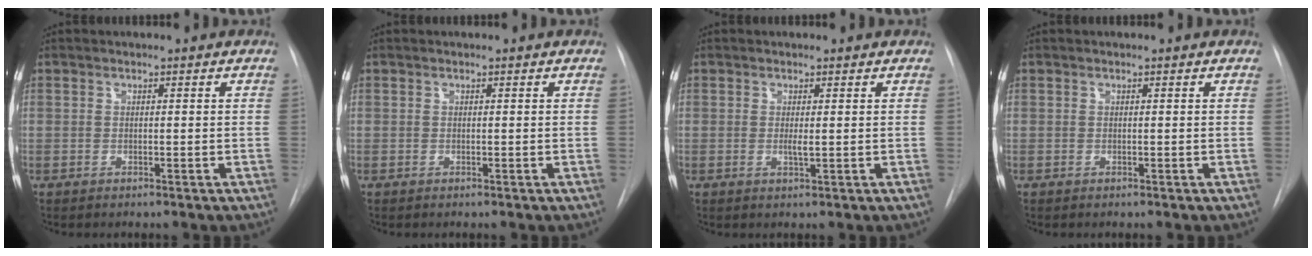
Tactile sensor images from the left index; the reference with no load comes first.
{"total": 0.0}
{"total": 1.0, "force": [-0.1, 0.1, 1.0], "torque": [-0.025, -0.007, 0.000]}
{"total": 0.0}